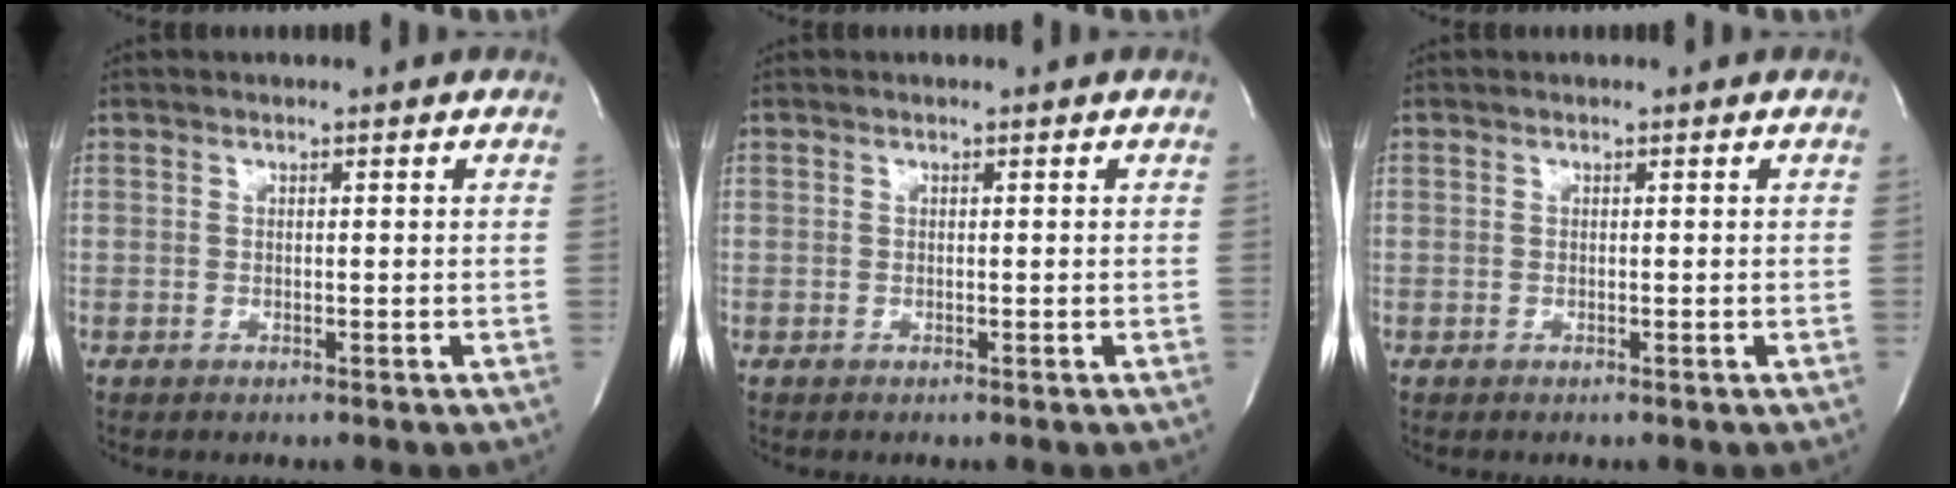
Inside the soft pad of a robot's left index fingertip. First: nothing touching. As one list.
[{"total": 0.0}, {"total": 0.0}]